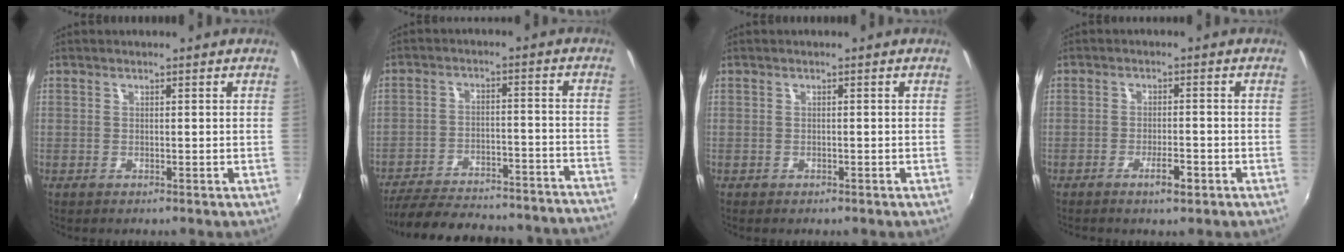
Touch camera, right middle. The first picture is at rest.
{"total": 30.3, "force": [-27.6, 5.4, 11.2], "torque": [-0.197, -0.015, -0.354]}
{"total": 0.8, "force": [-0.6, 0.5, 0.1], "torque": [-0.007, -0.001, -0.007]}
{"total": 3.2, "force": [-1.8, 0.7, 2.5], "torque": [-0.049, -0.001, -0.027]}